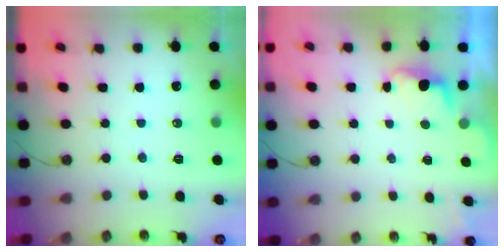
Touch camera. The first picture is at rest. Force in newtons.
{"total": 0.9, "press": 0.6, "slide": 0.7}